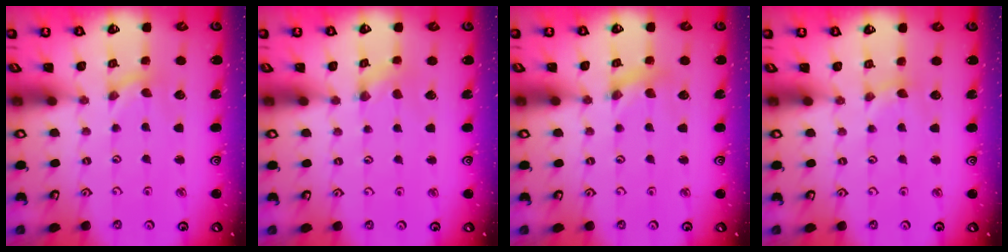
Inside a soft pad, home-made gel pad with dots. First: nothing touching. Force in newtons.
{"total": 0.6, "press": 0.6, "slide": 0.2}
{"total": 2.5, "press": 2.4, "slide": 0.3}
{"total": 2.3, "press": 2.3, "slide": 0.3}